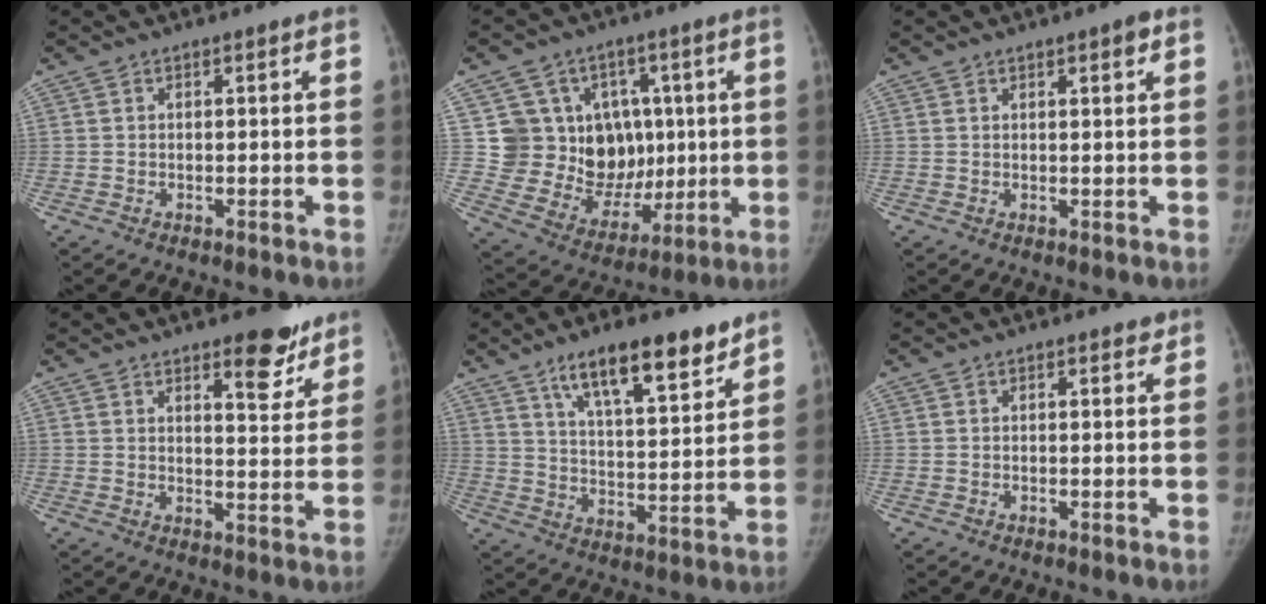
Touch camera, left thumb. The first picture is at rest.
{"total": 16.2, "force": [2.2, 13.8, 8.1], "torque": [-0.067, 0.004, 0.067]}
{"total": 2.2, "force": [1.2, 0.5, 1.7], "torque": [-0.020, -0.004, 0.016]}
{"total": 8.3, "force": [6.0, 3.0, 4.9], "torque": [-0.035, -0.041, 0.081]}
{"total": 15.0, "force": [10.2, 4.4, 10.2], "torque": [-0.135, -0.053, 0.171]}
{"total": 0.9, "force": [0.7, 0.5, 0.4], "torque": [0.001, -0.003, 0.005]}